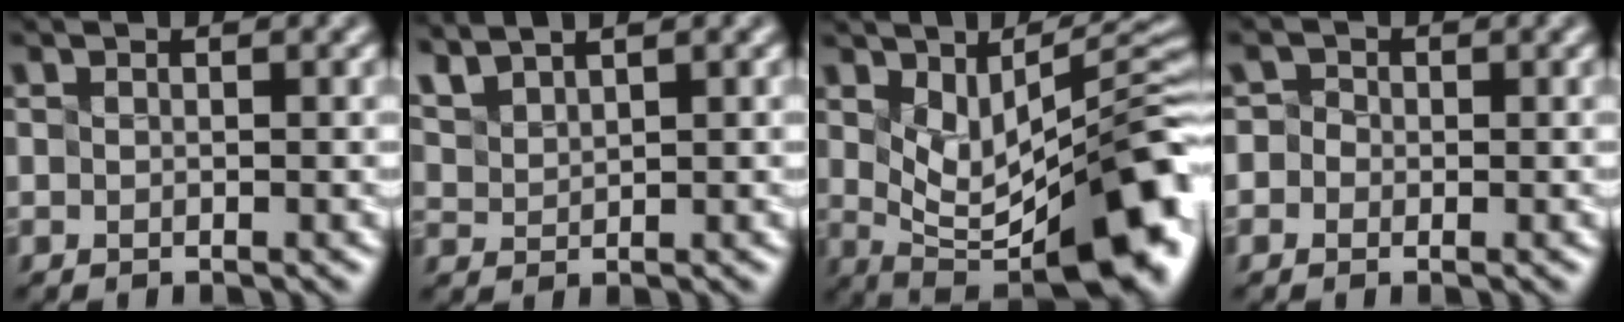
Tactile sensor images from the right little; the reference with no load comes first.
{"total": 2.8, "force": [2.7, 0.2, 0.6], "torque": [-0.041, 0.023, 0.070]}
{"total": 10.9, "force": [0.1, 4.3, 10.0], "torque": [-0.143, -0.001, 0.029]}
{"total": 0.9, "force": [-0.5, 0.2, -0.7], "torque": [0.003, 0.003, -0.002]}